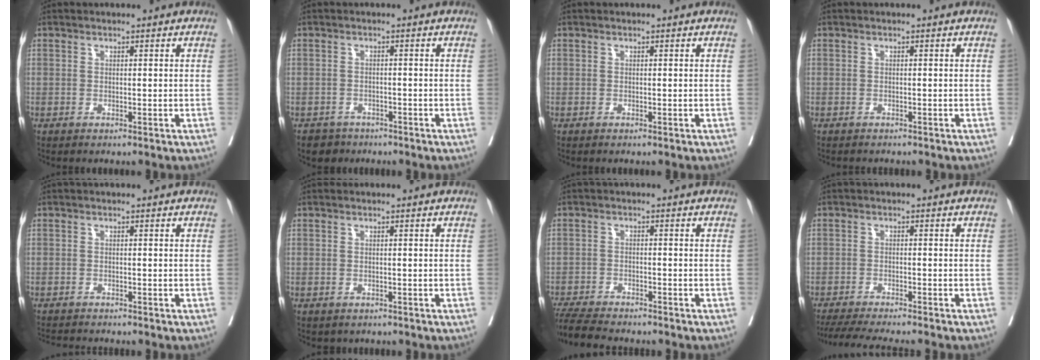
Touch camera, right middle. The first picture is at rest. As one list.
[{"total": 3.0, "force": [-2.3, 1.9, -0.2], "torque": [-0.004, 0.004, -0.037]}, {"total": 0.0}, {"total": 1.8, "force": [-1.6, 0.4, 0.5], "torque": [-0.011, -0.004, -0.022]}, {"total": 3.5, "force": [-3.4, 0.1, 0.9], "torque": [-0.007, -0.010, -0.053]}, {"total": 1.1, "force": [-0.8, 0.7, 0.2], "torque": [-0.006, 0.000, -0.009]}, {"total": 8.1, "force": [-7.5, 0.9, 3.0], "torque": [-0.051, -0.020, -0.123]}, {"total": 10.2, "force": [-9.2, 0.3, 4.6], "torque": [-0.063, -0.017, -0.136]}]